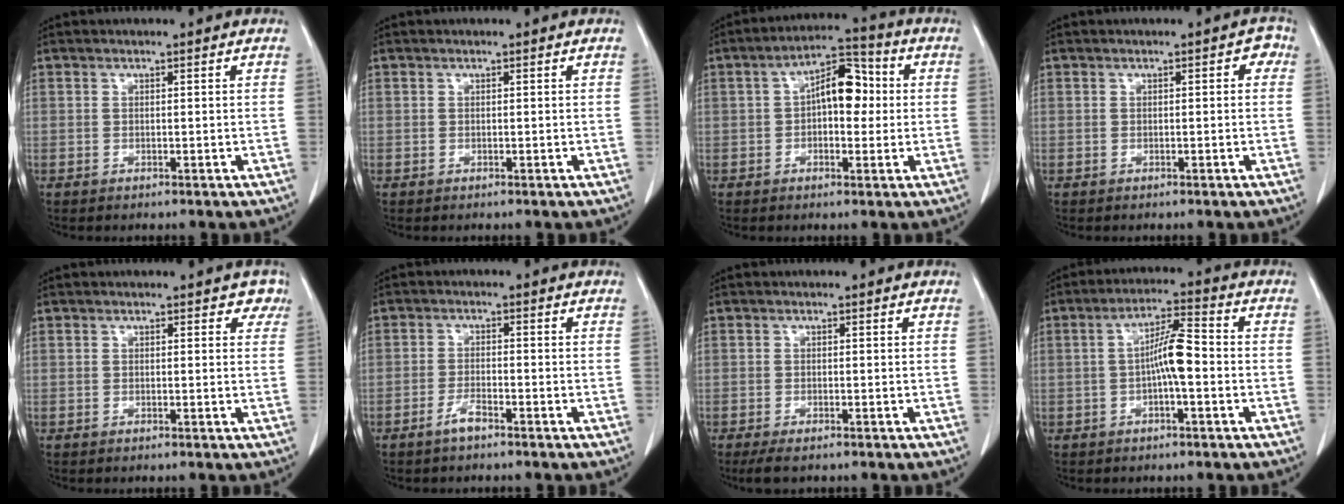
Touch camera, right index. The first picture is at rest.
{"total": 0.0}
{"total": 8.5, "force": [0.8, 4.0, 7.4], "torque": [-0.122, 0.034, 0.009]}
{"total": 1.6, "force": [0.1, 0.8, 1.3], "torque": [-0.005, 0.012, -0.004]}
{"total": 1.7, "force": [1.1, 1.2, 0.6], "torque": [0.014, -0.003, -0.001]}
{"total": 2.5, "force": [-1.9, 0.3, 1.7], "torque": [-0.039, -0.001, -0.035]}
{"total": 2.9, "force": [-2.2, 0.6, 1.9], "torque": [-0.036, -0.009, -0.030]}
{"total": 6.3, "force": [-0.9, 0.9, 6.1], "torque": [-0.113, 0.016, -0.018]}